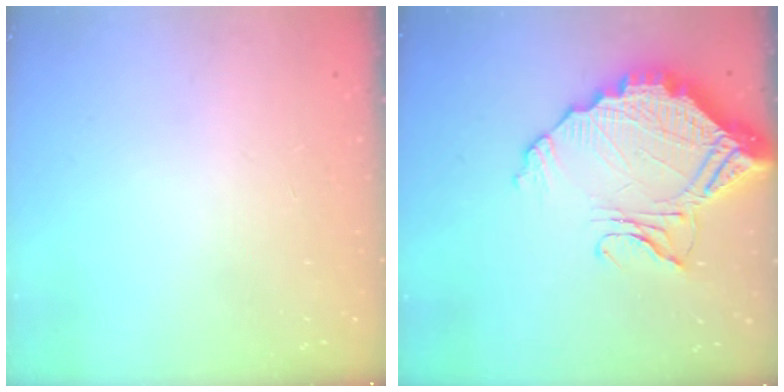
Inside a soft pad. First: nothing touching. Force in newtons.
{"total": 15.2, "press": 15.1, "slide": 1.5}